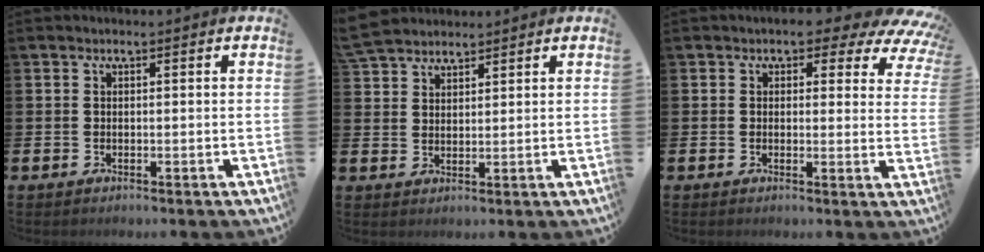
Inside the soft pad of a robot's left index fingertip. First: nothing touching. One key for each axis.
{"total": 5.2, "fx": 4.9, "fy": 1.6, "fz": 0.9, "tx": -0.031, "ty": -0.011, "tz": 0.094}
{"total": 4.0, "fx": 2.5, "fy": 2.4, "fz": 2.0, "tx": -0.028, "ty": -0.021, "tz": 0.032}